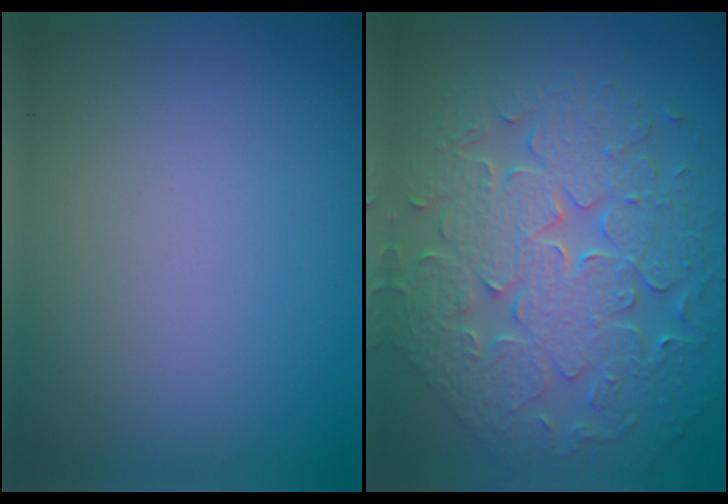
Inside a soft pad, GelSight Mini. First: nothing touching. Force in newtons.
{"total": 9.0, "press": 6.7, "slide": 6.0}